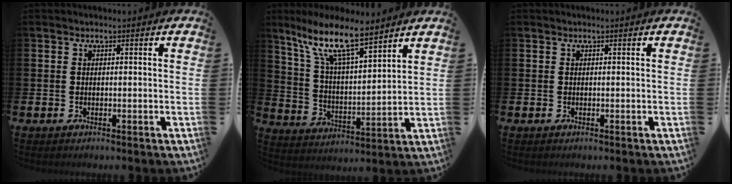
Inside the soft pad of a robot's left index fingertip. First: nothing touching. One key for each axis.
{"total": 11.6, "fx": 9.0, "fy": 2.8, "fz": 6.7, "tx": -0.150, "ty": -0.034, "tz": 0.155}
{"total": 0.0}